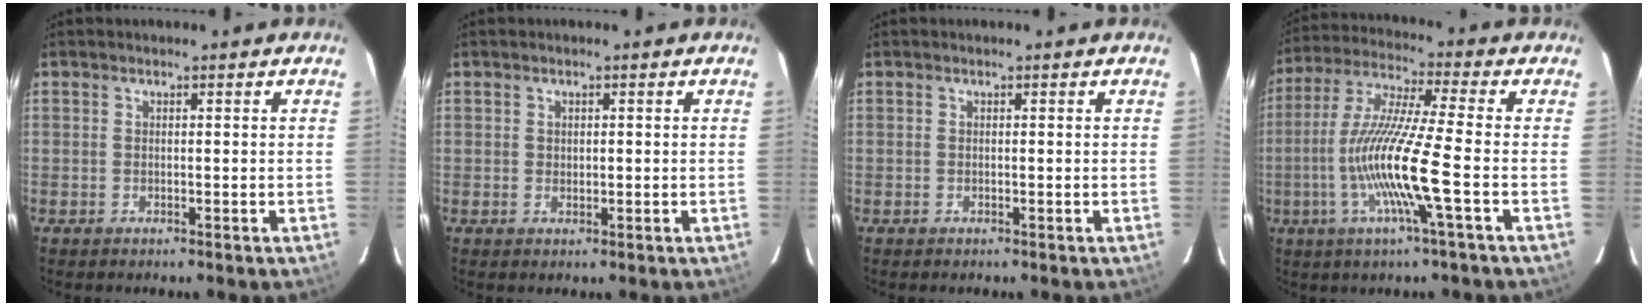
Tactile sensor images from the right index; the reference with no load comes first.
{"total": 0.9, "force": [0.2, 0.8, 0.4], "torque": [-0.005, 0.003, 0.004]}
{"total": 0.0}
{"total": 14.2, "force": [-4.0, -0.9, 13.6], "torque": [-0.273, -0.007, -0.081]}